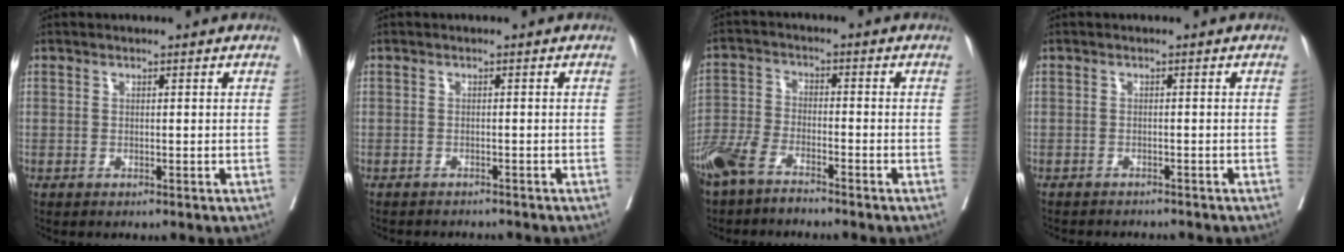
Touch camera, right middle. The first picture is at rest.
{"total": 4.3, "force": [-4.2, 0.7, 0.9], "torque": [-0.010, -0.007, -0.053]}
{"total": 7.1, "force": [-5.7, 2.1, 3.6], "torque": [-0.083, -0.008, -0.117]}
{"total": 5.6, "force": [-5.3, 1.1, 1.5], "torque": [-0.019, -0.006, -0.069]}